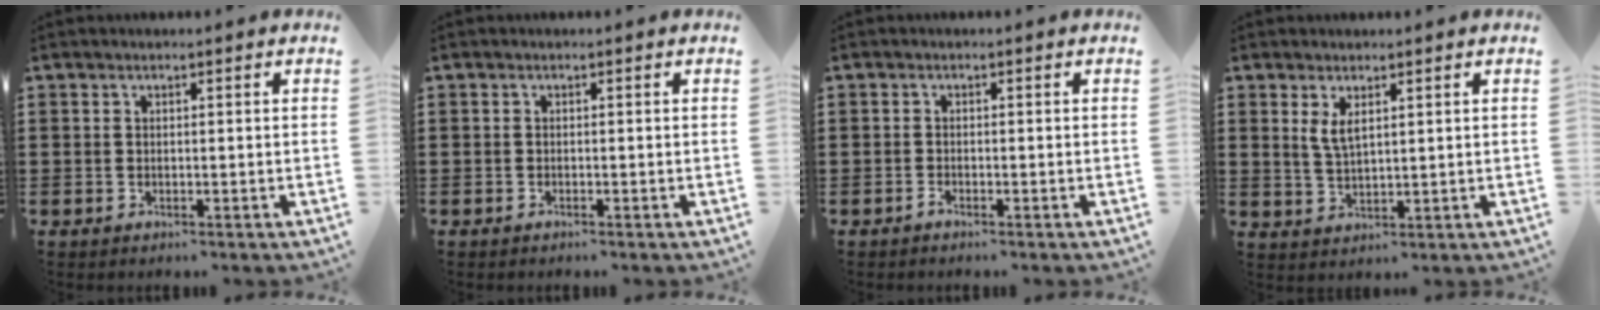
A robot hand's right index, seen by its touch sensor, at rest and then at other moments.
{"total": 0.0}
{"total": 0.8, "force": [-0.7, -0.1, 0.3], "torque": [-0.007, -0.004, -0.014]}
{"total": 3.1, "force": [1.5, 1.2, 2.5], "torque": [-0.052, 0.004, 0.025]}